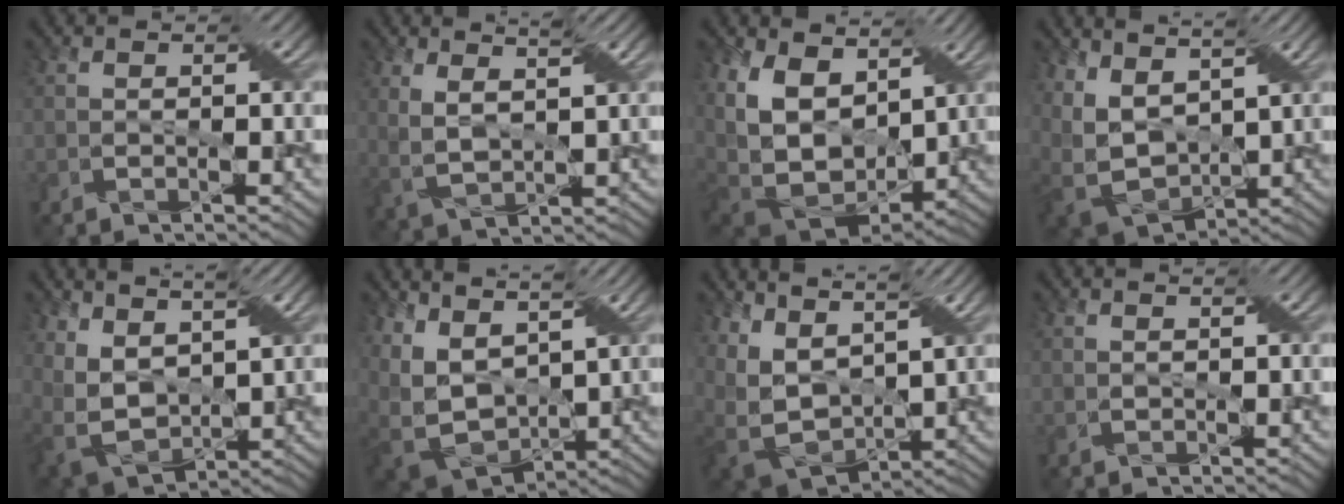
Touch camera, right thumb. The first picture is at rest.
{"total": 5.2, "force": [2.8, 1.8, 4.0], "torque": [-0.101, 0.003, 0.057]}
{"total": 15.6, "force": [4.5, 10.4, 10.7], "torque": [-0.267, 0.002, 0.105]}
{"total": 9.9, "force": [3.8, 5.9, 6.9], "torque": [-0.188, -0.001, 0.076]}
{"total": 8.9, "force": [4.2, 4.9, 6.1], "torque": [-0.167, 0.000, 0.083]}
{"total": 10.9, "force": [3.5, 6.8, 7.8], "torque": [-0.204, 0.010, 0.083]}
{"total": 10.8, "force": [4.8, 6.3, 7.3], "torque": [-0.198, 0.013, 0.098]}
{"total": 0.7, "force": [0.6, 0.0, 0.4], "torque": [-0.011, 0.003, 0.012]}